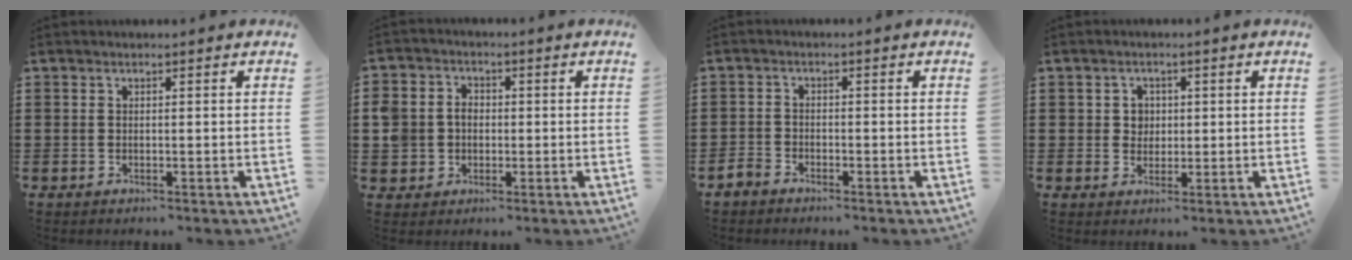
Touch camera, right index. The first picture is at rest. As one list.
[{"total": 4.7, "force": [-0.6, 4.4, 1.6], "torque": [-0.058, 0.009, -0.016]}, {"total": 2.0, "force": [-1.8, 0.7, 0.2], "torque": [-0.018, 0.000, -0.041]}, {"total": 2.3, "force": [0.4, 2.1, 0.9], "torque": [-0.026, 0.010, 0.003]}]